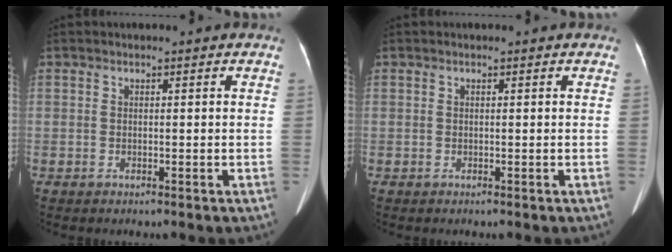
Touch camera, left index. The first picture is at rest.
{"total": 0.0}